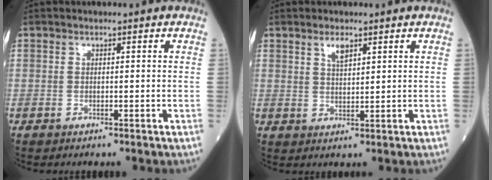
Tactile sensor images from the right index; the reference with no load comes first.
{"total": 2.6, "force": [1.7, 0.7, 1.8], "torque": [-0.037, 0.000, 0.034]}